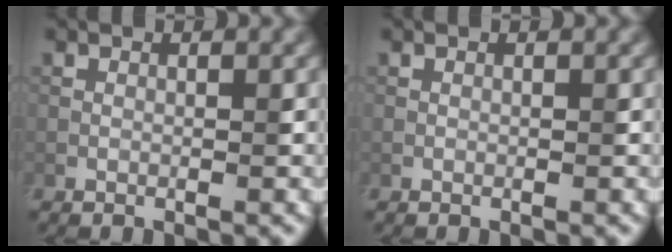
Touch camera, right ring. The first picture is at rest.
{"total": 0.0}